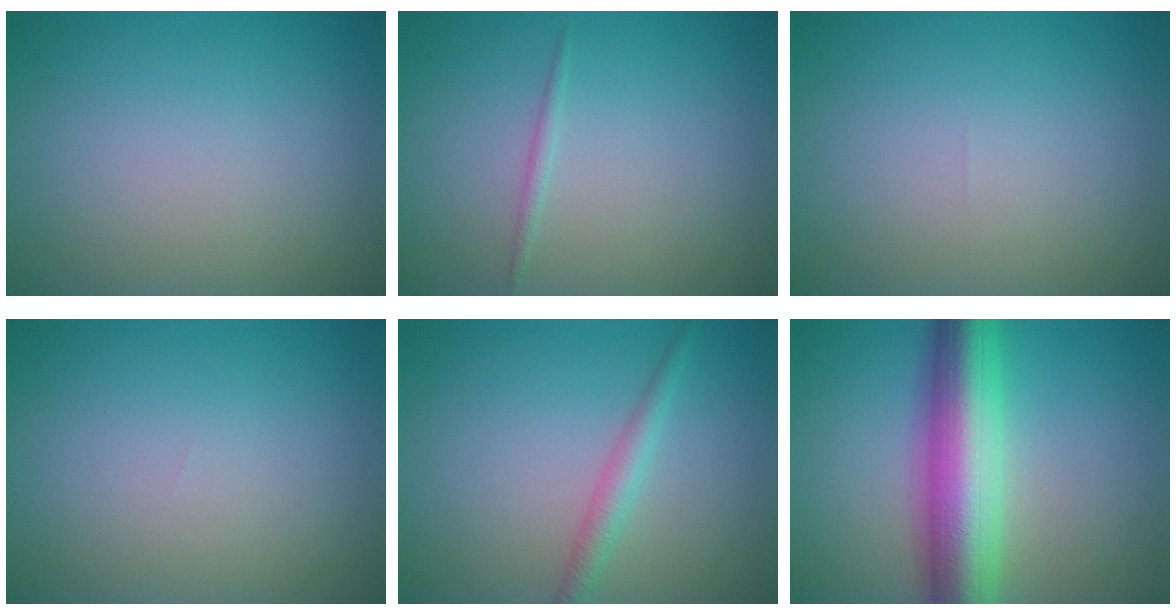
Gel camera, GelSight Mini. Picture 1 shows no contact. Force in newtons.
{"total": 0.7, "press": 0.7, "slide": 0.0}
{"total": 0.0}
{"total": 0.0}
{"total": 1.9, "press": 1.9, "slide": 0.1}
{"total": 10.1, "press": 10.1, "slide": 0.4}